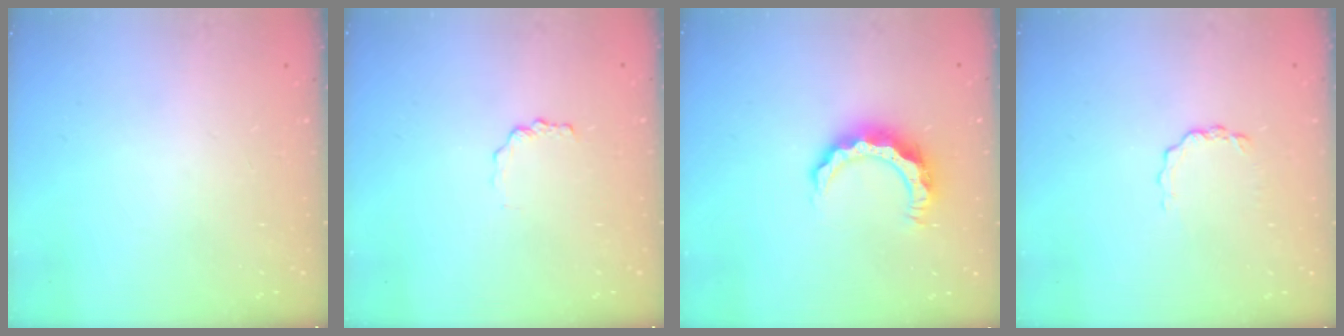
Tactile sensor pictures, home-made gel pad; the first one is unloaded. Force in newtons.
{"total": 1.7, "press": 1.6, "slide": 0.2}
{"total": 8.4, "press": 8.4, "slide": 0.1}
{"total": 3.4, "press": 3.4, "slide": 0.4}